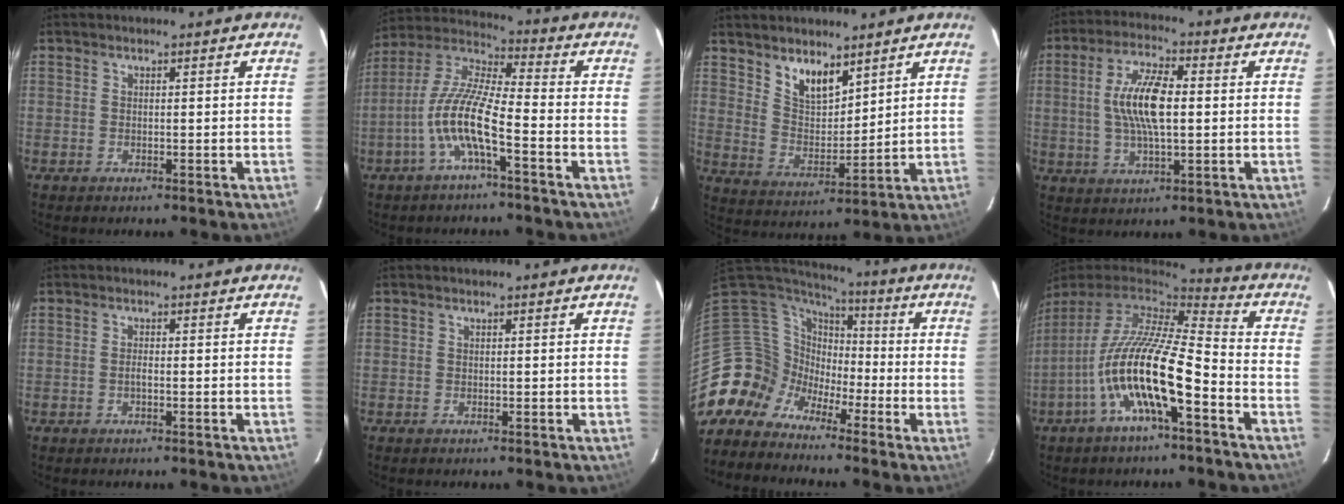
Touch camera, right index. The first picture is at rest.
{"total": 11.0, "force": [-4.6, 1.7, 9.8], "torque": [-0.210, 0.004, -0.093]}
{"total": 8.4, "force": [6.1, 3.9, 4.3], "torque": [-0.068, -0.001, 0.121]}
{"total": 10.5, "force": [0.6, 3.6, 9.9], "torque": [-0.193, 0.009, 0.012]}
{"total": 0.8, "force": [-0.4, 0.2, 0.7], "torque": [-0.014, 0.000, -0.007]}
{"total": 0.0}
{"total": 8.1, "force": [-4.5, 6.7, 0.1], "torque": [-0.012, 0.045, -0.112]}
{"total": 17.0, "force": [-6.7, 3.6, 15.2], "torque": [-0.279, -0.023, -0.132]}